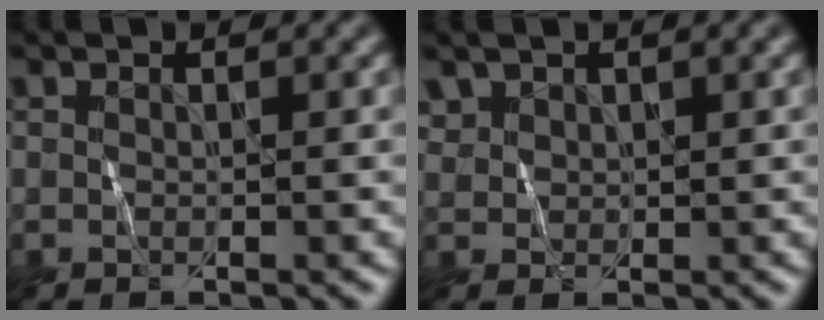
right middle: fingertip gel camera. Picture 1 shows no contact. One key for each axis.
{"total": 1.3, "fx": 1.1, "fy": 0.7, "fz": -0.4, "tx": 0.007, "ty": 0.007, "tz": 0.025}